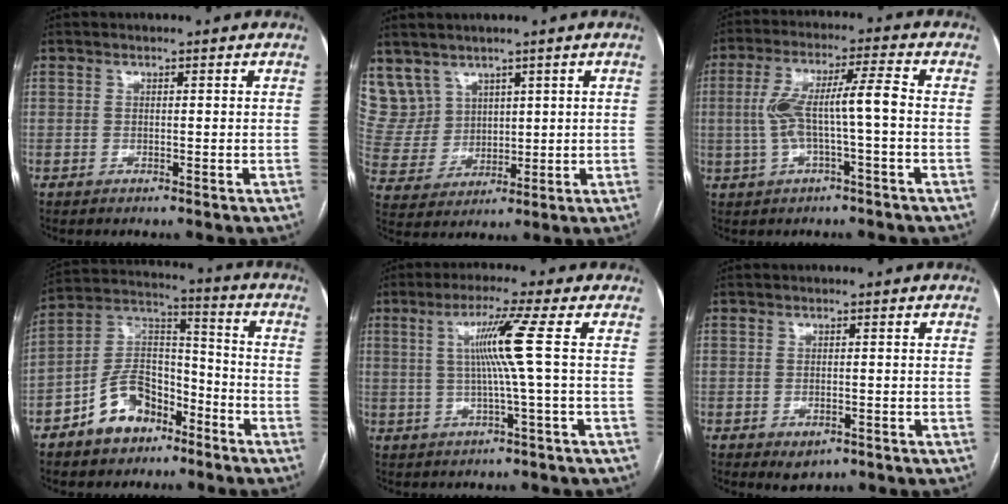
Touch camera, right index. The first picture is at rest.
{"total": 8.8, "force": [5.8, 6.6, 0.7], "torque": [-0.029, 0.028, 0.137]}
{"total": 9.1, "force": [-0.6, 1.0, 9.0], "torque": [-0.178, 0.027, -0.013]}
{"total": 11.7, "force": [-6.7, 7.3, 6.2], "torque": [-0.130, 0.030, -0.118]}
{"total": 7.2, "force": [1.0, -2.1, 6.8], "torque": [-0.125, 0.005, 0.026]}
{"total": 2.4, "force": [-1.1, 1.5, 1.6], "torque": [-0.021, -0.003, -0.002]}